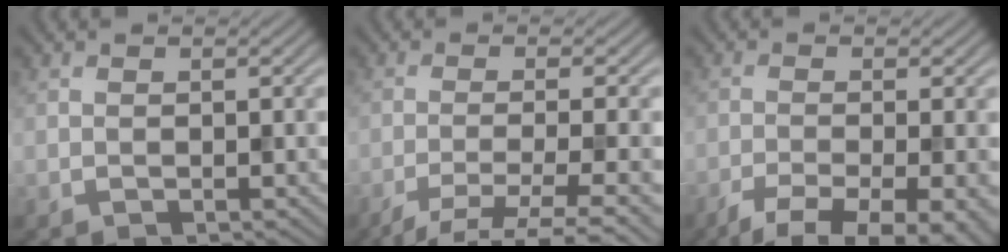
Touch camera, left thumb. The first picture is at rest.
{"total": 6.2, "force": [-3.6, 1.2, 5.0], "torque": [-0.079, -0.002, -0.065]}
{"total": 8.5, "force": [-5.6, 2.1, 6.1], "torque": [-0.099, -0.020, -0.083]}